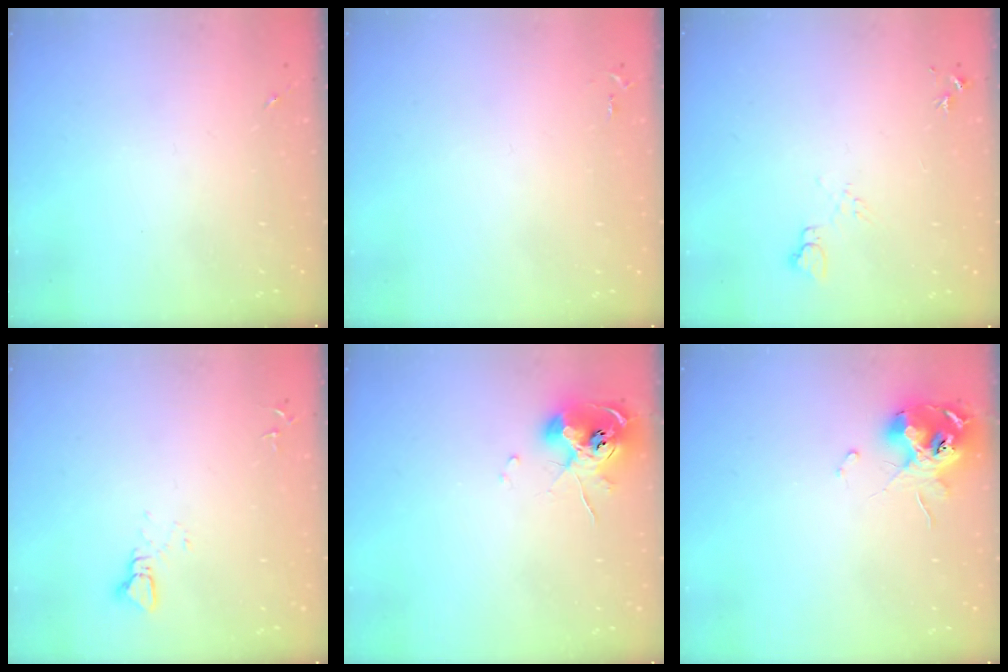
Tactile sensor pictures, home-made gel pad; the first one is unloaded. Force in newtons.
{"total": 2.8, "press": 2.8, "slide": 0.4}
{"total": 6.6, "press": 6.6, "slide": 0.8}
{"total": 2.2, "press": 2.2, "slide": 0.1}
{"total": 10.7, "press": 10.7, "slide": 1.2}
{"total": 11.4, "press": 11.3, "slide": 1.0}